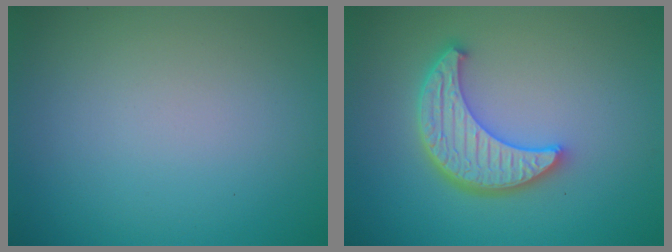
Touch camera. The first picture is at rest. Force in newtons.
{"total": 5.1, "press": 4.3, "slide": 2.8}